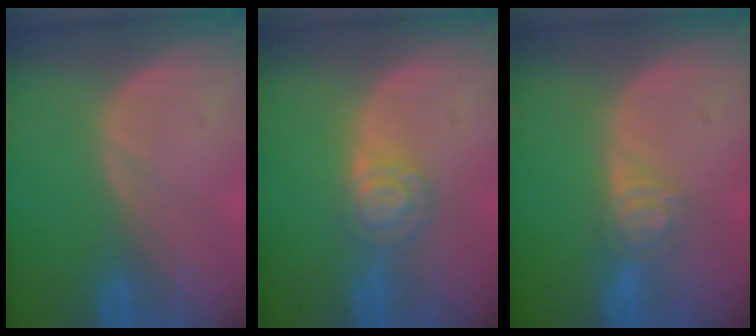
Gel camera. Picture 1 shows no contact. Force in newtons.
{"total": 4.8, "press": 4.2, "slide": 2.3}
{"total": 4.1, "press": 3.9, "slide": 1.2}